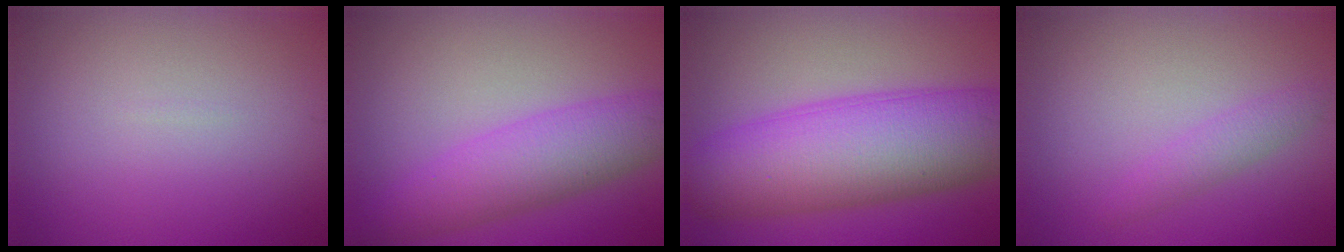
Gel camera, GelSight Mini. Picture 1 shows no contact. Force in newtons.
{"total": 5.7, "press": 5.7, "slide": 0.3}
{"total": 12.1, "press": 12.1, "slide": 0.3}
{"total": 1.7, "press": 1.7, "slide": 0.1}